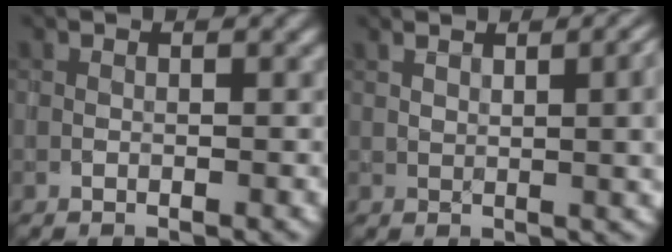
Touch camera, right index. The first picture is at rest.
{"total": 6.2, "force": [1.9, 2.6, 5.3], "torque": [-0.038, 0.014, 0.034]}